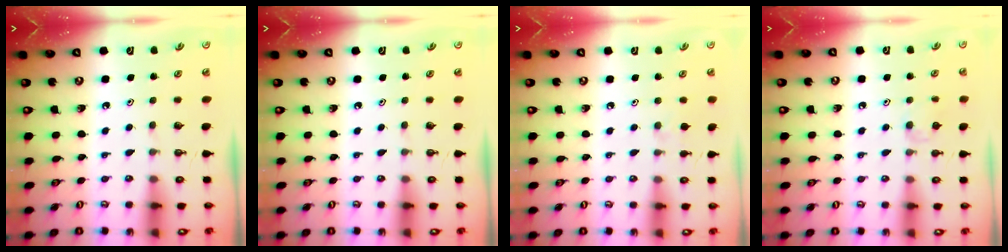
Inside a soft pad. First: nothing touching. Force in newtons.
{"total": 0.0}
{"total": 4.5, "press": 4.5, "slide": 0.7}
{"total": 5.1, "press": 5.0, "slide": 0.7}